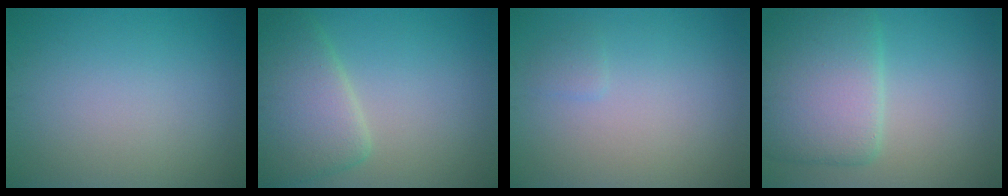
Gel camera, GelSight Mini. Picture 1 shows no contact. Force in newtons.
{"total": 5.9, "press": 5.9, "slide": 0.5}
{"total": 0.8, "press": 0.8, "slide": 0.1}
{"total": 7.8, "press": 7.8, "slide": 0.3}